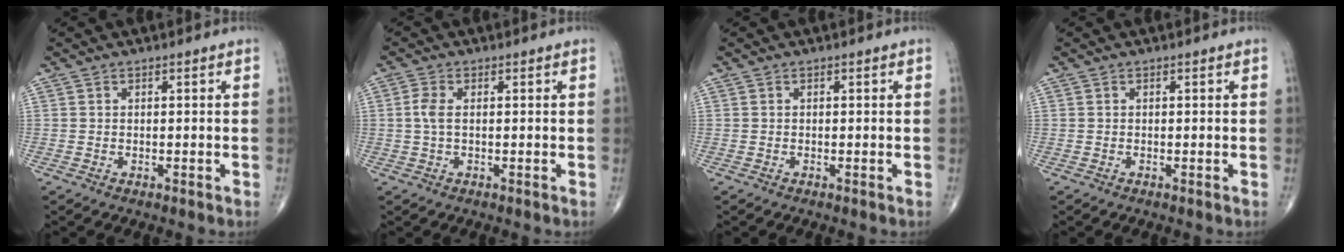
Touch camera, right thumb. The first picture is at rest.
{"total": 2.6, "force": [0.2, 1.3, 2.2], "torque": [-0.057, 0.006, 0.000]}
{"total": 0.0}
{"total": 0.0}